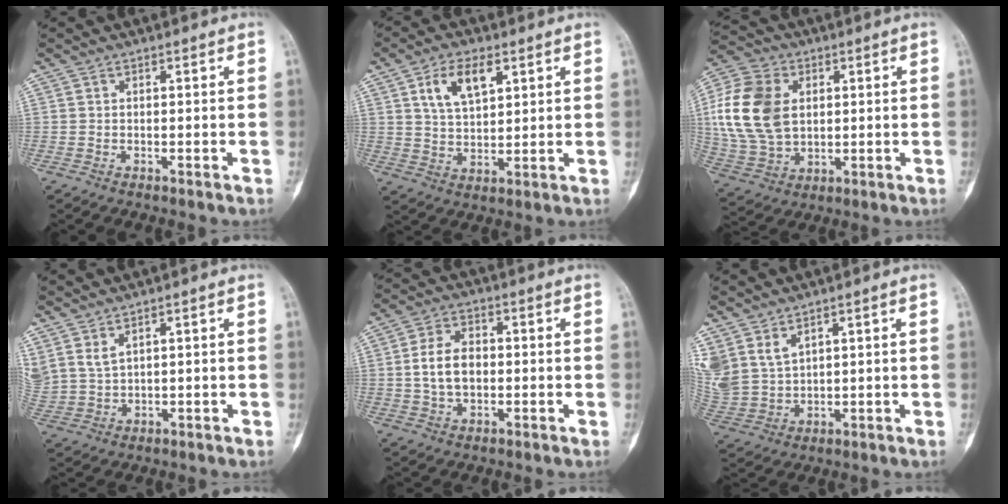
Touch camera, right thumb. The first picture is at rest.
{"total": 8.7, "force": [3.9, 4.6, 6.3], "torque": [-0.099, -0.012, 0.075]}
{"total": 17.0, "force": [2.8, 12.3, 11.5], "torque": [-0.217, 0.001, 0.058]}
{"total": 4.9, "force": [3.5, 1.8, 3.0], "torque": [-0.066, -0.016, 0.083]}
{"total": 7.4, "force": [0.1, 4.9, 5.5], "torque": [-0.095, 0.011, 0.002]}
{"total": 9.5, "force": [5.7, 5.6, 5.0], "torque": [-0.114, -0.020, 0.138]}